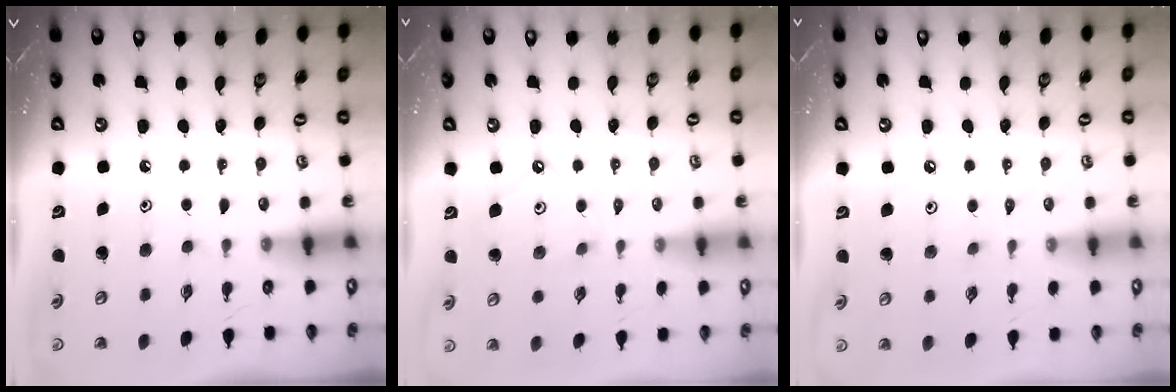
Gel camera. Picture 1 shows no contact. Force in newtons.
{"total": 5.0, "press": 4.9, "slide": 0.6}
{"total": 2.8, "press": 2.7, "slide": 0.5}